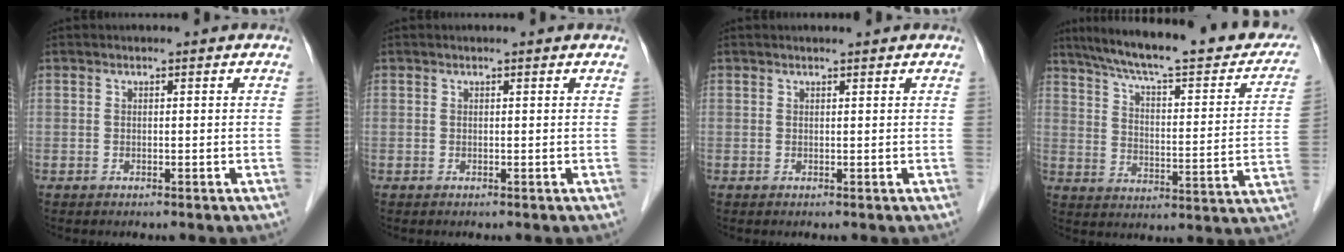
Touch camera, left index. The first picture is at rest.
{"total": 0.6, "force": [0.5, 0.0, 0.2], "torque": [-0.010, 0.005, 0.003]}
{"total": 1.1, "force": [1.0, -0.1, 0.4], "torque": [-0.007, 0.003, 0.016]}
{"total": 26.3, "force": [21.7, 4.4, 14.2], "torque": [-0.209, -0.017, 0.282]}